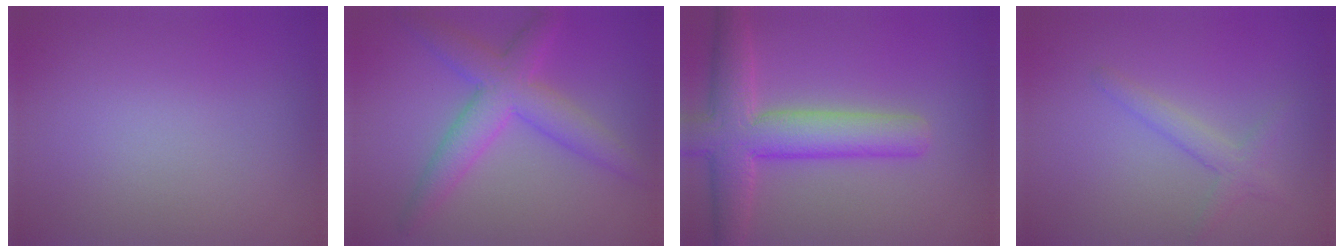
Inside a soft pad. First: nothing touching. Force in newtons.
{"total": 5.1, "press": 5.1, "slide": 0.1}
{"total": 6.8, "press": 6.8, "slide": 0.3}
{"total": 1.9, "press": 1.9, "slide": 0.1}